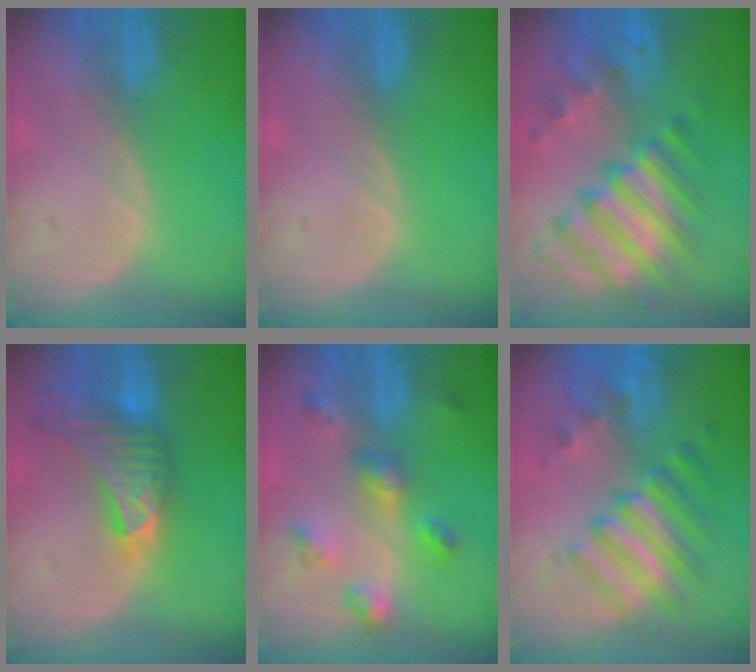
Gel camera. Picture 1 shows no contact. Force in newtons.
{"total": 0.0}
{"total": 11.4, "press": 9.9, "slide": 5.7}
{"total": 9.2, "press": 8.2, "slide": 4.2}
{"total": 6.5, "press": 5.7, "slide": 3.0}
{"total": 9.4, "press": 8.5, "slide": 4.1}